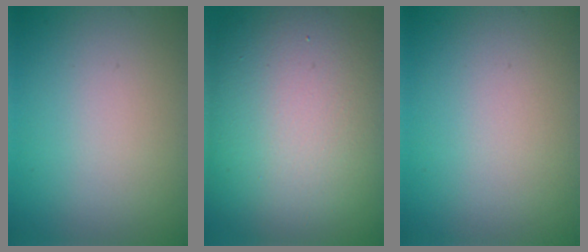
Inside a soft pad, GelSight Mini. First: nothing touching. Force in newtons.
{"total": 17.6, "press": 17.6, "slide": 1.0}
{"total": 0.0}